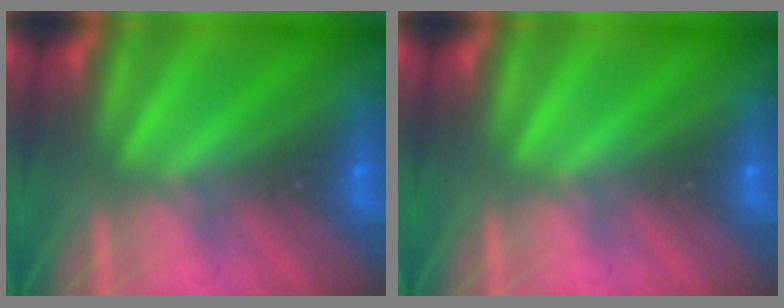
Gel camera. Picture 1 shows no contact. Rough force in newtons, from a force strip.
{"total": 0.0}